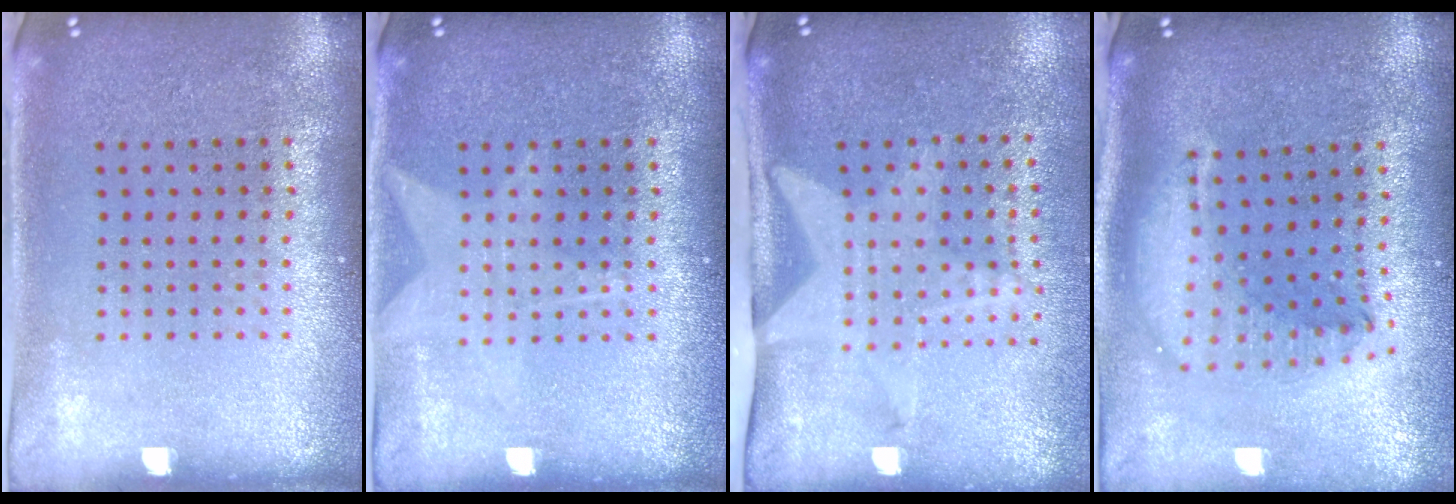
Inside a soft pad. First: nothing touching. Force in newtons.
{"total": 1.3, "press": 1.3, "slide": 0.1}
{"total": 2.1, "press": 1.5, "slide": 1.4}
{"total": 2.2, "press": 1.7, "slide": 1.4}